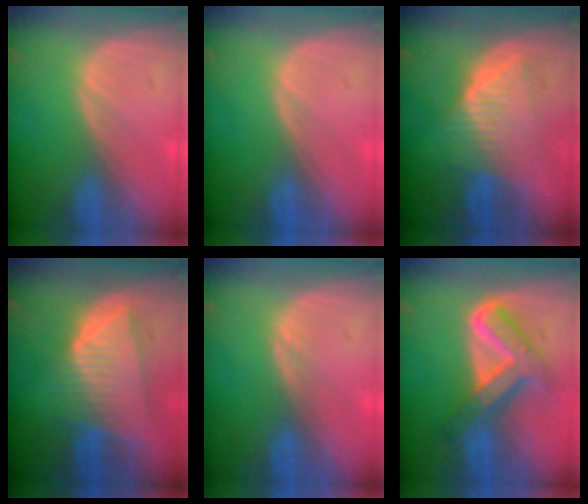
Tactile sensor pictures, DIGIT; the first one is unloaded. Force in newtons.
{"total": 0.0}
{"total": 6.6, "press": 6.6, "slide": 0.1}
{"total": 8.4, "press": 7.6, "slide": 3.7}
{"total": 0.7, "press": 0.7, "slide": 0.1}
{"total": 8.4, "press": 8.4, "slide": 0.7}